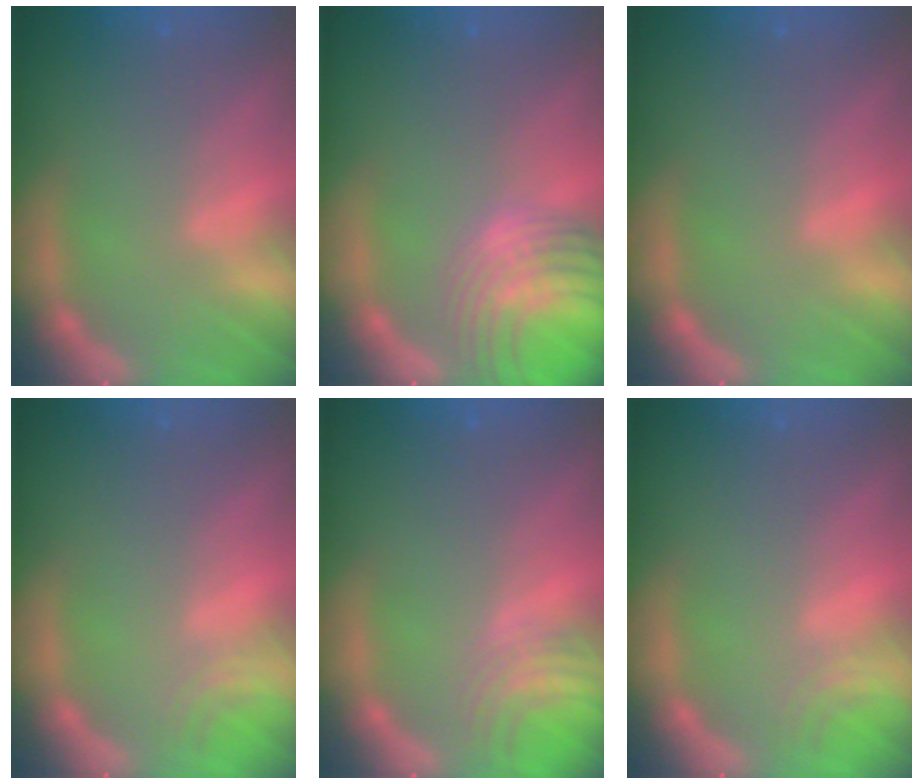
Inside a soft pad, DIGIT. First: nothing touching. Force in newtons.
{"total": 10.1}
{"total": 0.0}
{"total": 1.5}
{"total": 3.9}
{"total": 1.5}